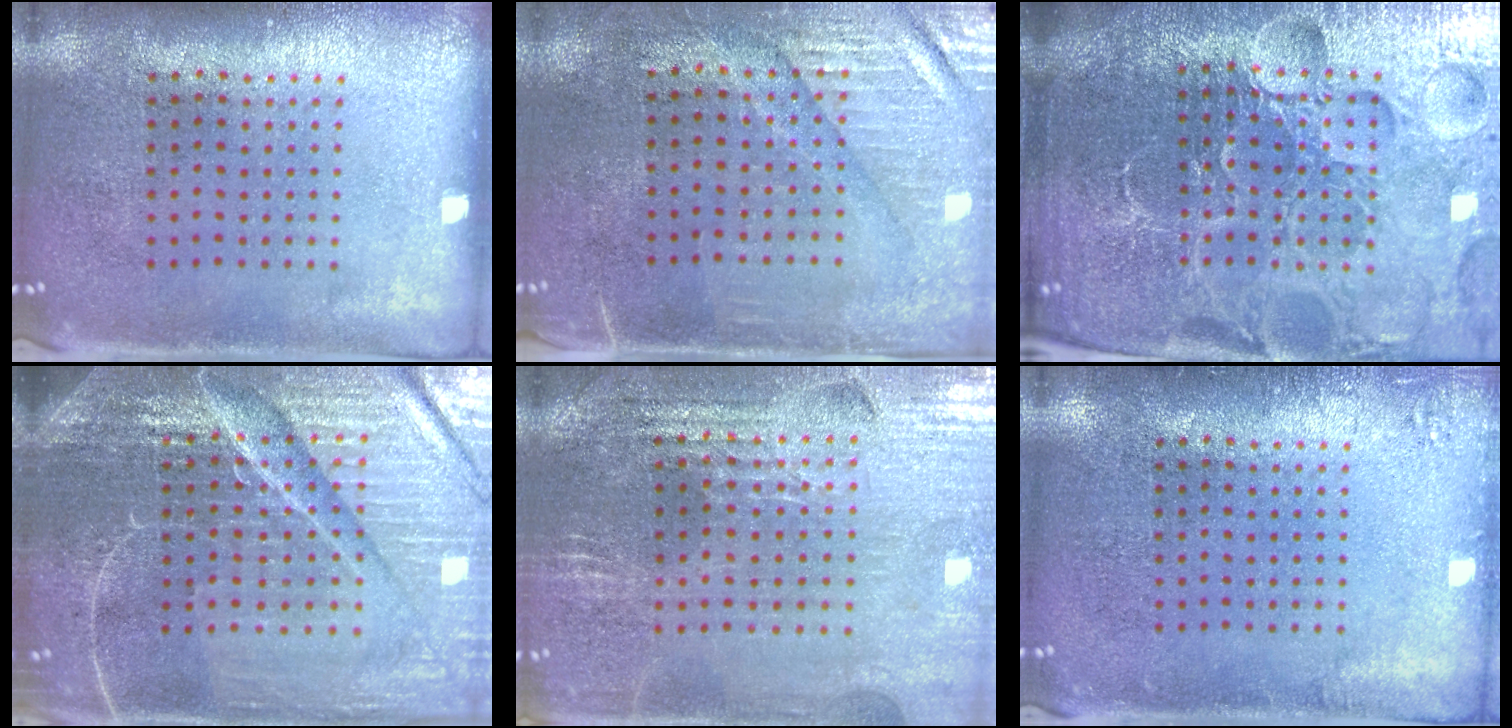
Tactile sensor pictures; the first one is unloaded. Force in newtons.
{"total": 3.5, "press": 3.0, "slide": 1.8}
{"total": 6.8, "press": 6.0, "slide": 3.2}
{"total": 6.5, "press": 5.8, "slide": 3.0}
{"total": 2.8, "press": 2.8, "slide": 0.5}
{"total": 1.3, "press": 1.2, "slide": 0.3}